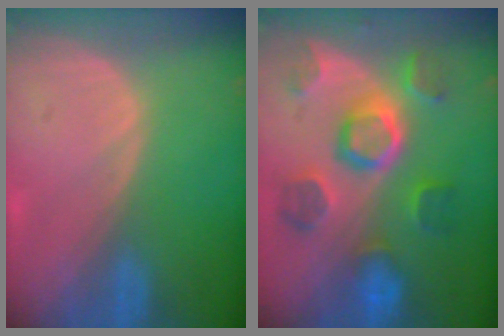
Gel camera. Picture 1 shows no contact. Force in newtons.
{"total": 10.1, "press": 9.4, "slide": 3.8}